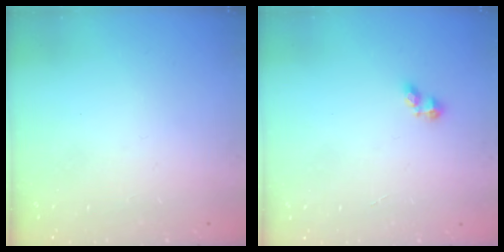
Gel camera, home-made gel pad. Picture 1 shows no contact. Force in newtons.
{"total": 2.4, "press": 2.3, "slide": 0.5}